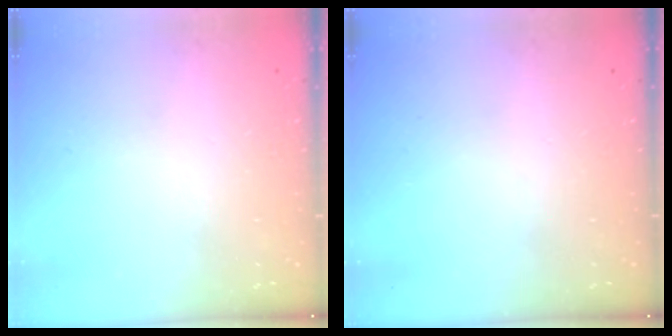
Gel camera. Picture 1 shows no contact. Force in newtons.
{"total": 0.0}